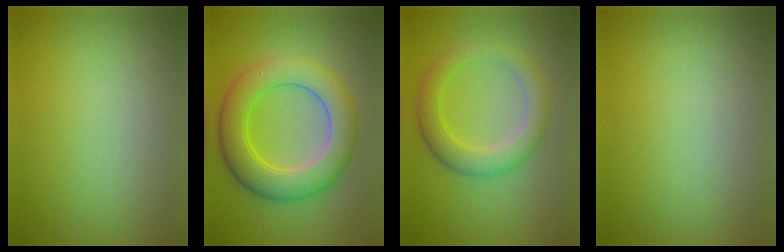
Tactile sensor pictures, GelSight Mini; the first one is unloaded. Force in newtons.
{"total": 7.3, "press": 7.3, "slide": 0.5}
{"total": 4.0, "press": 3.9, "slide": 0.4}
{"total": 0.0}